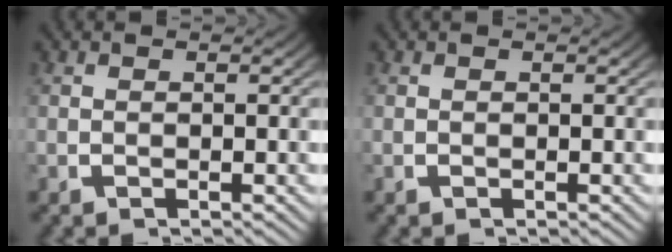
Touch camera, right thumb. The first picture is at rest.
{"total": 0.0}